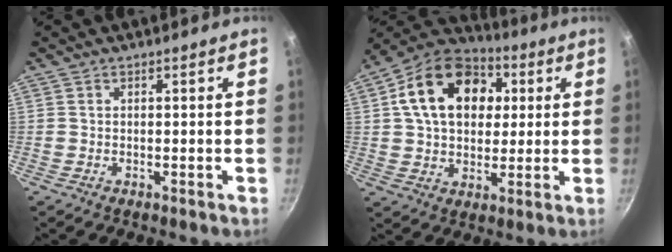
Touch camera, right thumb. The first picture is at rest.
{"total": 19.3, "force": [4.7, 13.7, 12.7], "torque": [-0.185, 0.018, 0.067]}